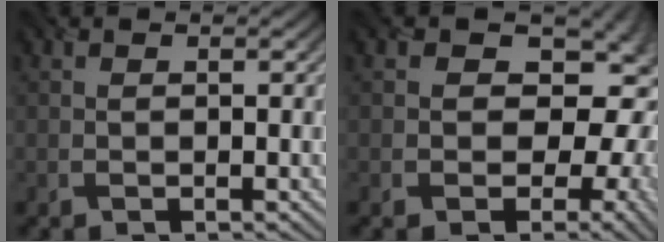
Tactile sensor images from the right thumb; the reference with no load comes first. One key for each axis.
{"total": 12.3, "fx": -1.7, "fy": 10.2, "fz": 6.7, "tx": -0.077, "ty": 0.020, "tz": -0.039}